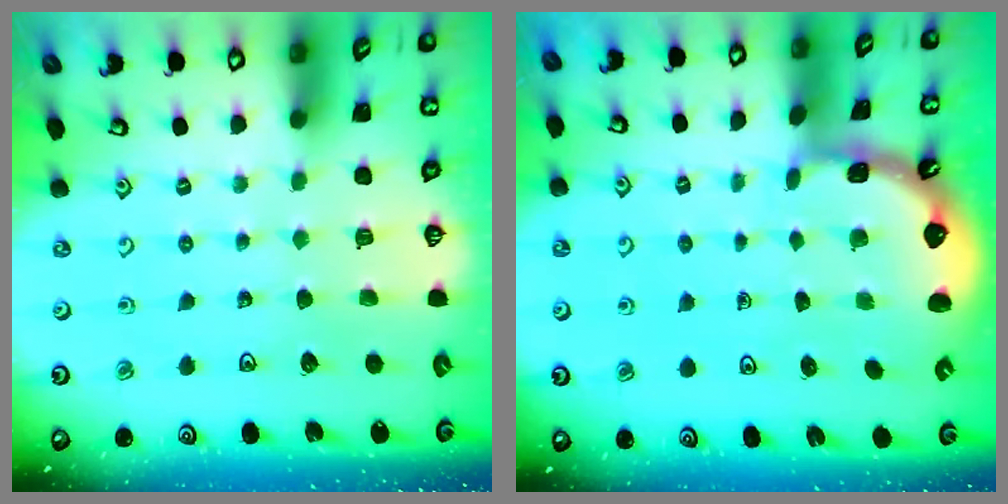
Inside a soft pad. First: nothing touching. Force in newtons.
{"total": 1.2, "press": 1.1, "slide": 0.1}